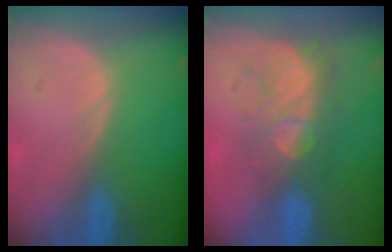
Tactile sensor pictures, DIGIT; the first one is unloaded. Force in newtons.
{"total": 8.9, "press": 7.7, "slide": 4.6}